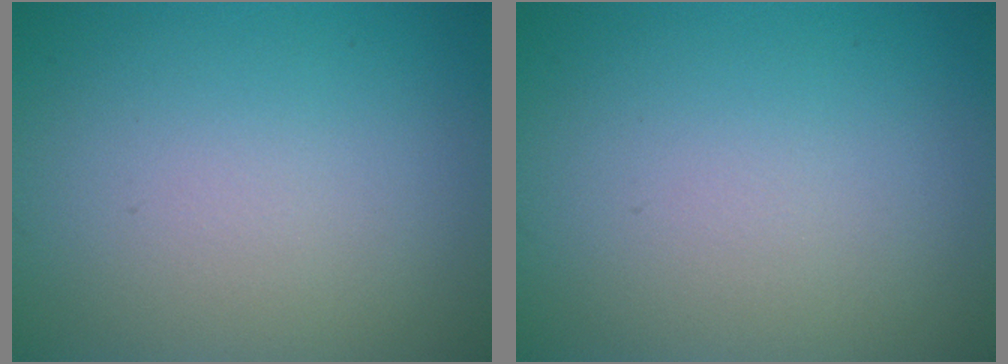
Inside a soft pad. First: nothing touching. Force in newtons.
{"total": 0.0}